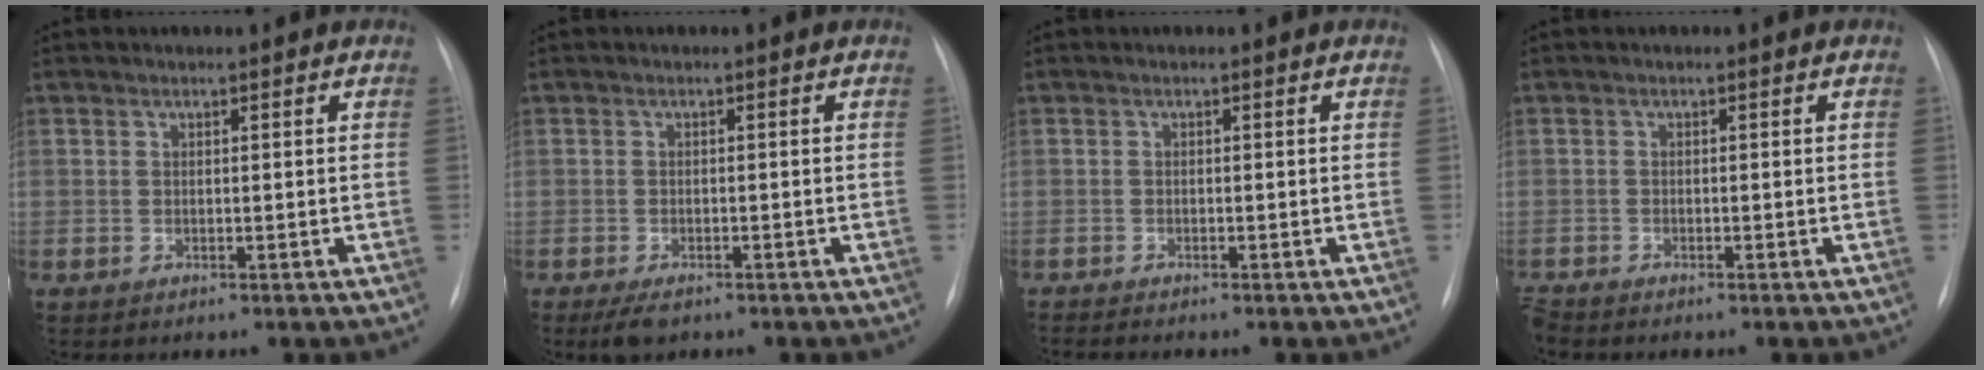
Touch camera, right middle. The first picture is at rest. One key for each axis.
{"total": 2.8, "fx": -1.9, "fy": 1.2, "fz": 1.7, "tx": -0.035, "ty": -0.005, "tz": -0.025}
{"total": 1.9, "fx": -1.7, "fy": 0.0, "fz": 0.8, "tx": -0.010, "ty": -0.003, "tz": -0.025}
{"total": 1.4, "fx": -1.4, "fy": 0.2, "fz": 0.3, "tx": -0.007, "ty": -0.005, "tz": -0.024}